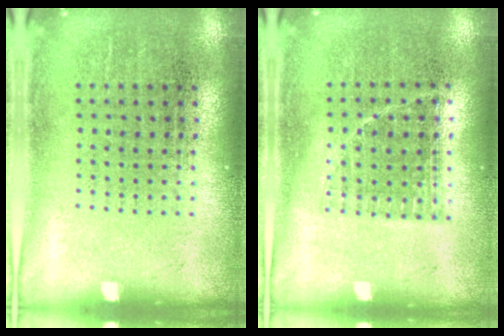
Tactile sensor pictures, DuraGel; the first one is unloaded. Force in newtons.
{"total": 0.8, "press": 0.7, "slide": 0.3}